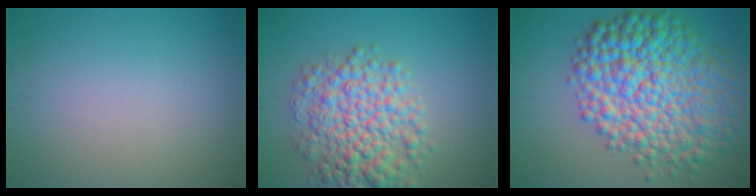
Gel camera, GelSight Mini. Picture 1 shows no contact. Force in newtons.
{"total": 6.8, "press": 6.8, "slide": 0.1}
{"total": 12.1, "press": 12.1, "slide": 0.2}